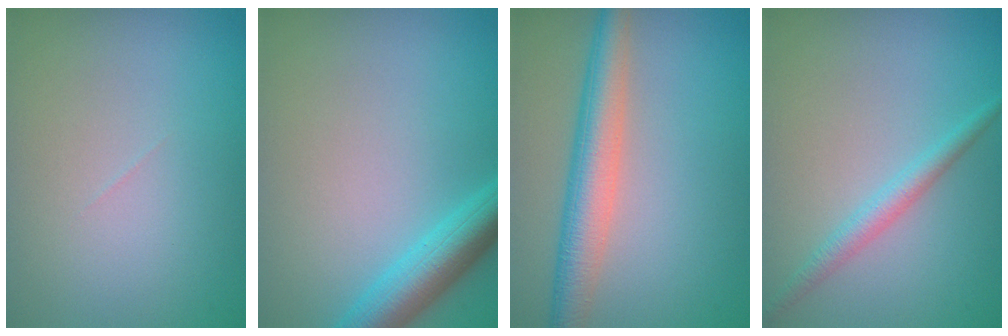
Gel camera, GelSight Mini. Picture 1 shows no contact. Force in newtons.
{"total": 4.5, "press": 4.5, "slide": 0.2}
{"total": 5.0, "press": 5.0, "slide": 0.1}
{"total": 1.9, "press": 1.9, "slide": 0.0}